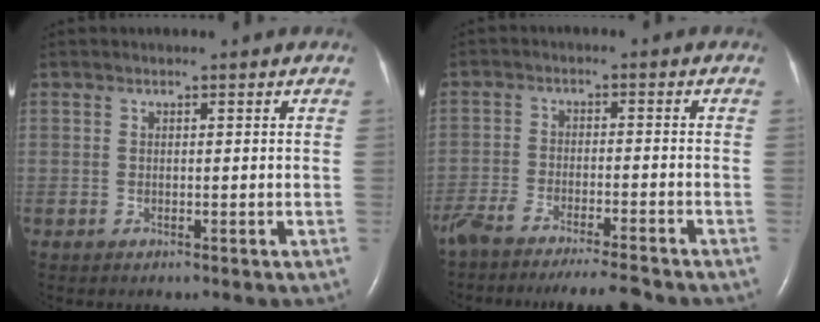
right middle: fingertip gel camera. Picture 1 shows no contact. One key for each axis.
{"total": 13.3, "fx": -11.9, "fy": 1.0, "fz": 6.0, "tx": -0.103, "ty": -0.019, "tz": -0.184}